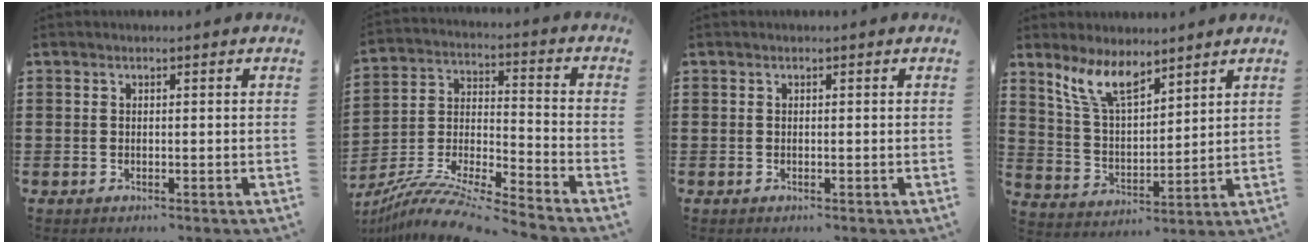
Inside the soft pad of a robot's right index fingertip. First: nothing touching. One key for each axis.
{"total": 9.9, "fx": -9.0, "fy": 0.1, "fz": 4.0, "tx": -0.080, "ty": 0.000, "tz": -0.184}
{"total": 0.0}
{"total": 8.4, "fx": 6.4, "fy": 2.7, "fz": 4.8, "tx": -0.113, "ty": -0.015, "tz": 0.119}